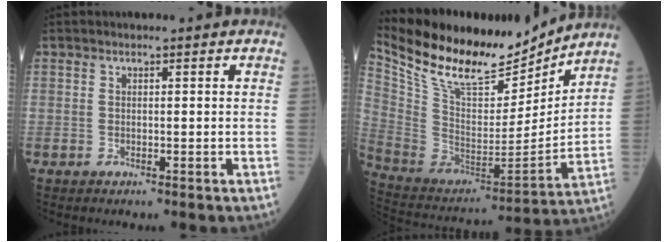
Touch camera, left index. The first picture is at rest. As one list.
[{"total": 21.5, "force": [18.4, 4.8, 10.0], "torque": [-0.193, -0.020, 0.321]}]